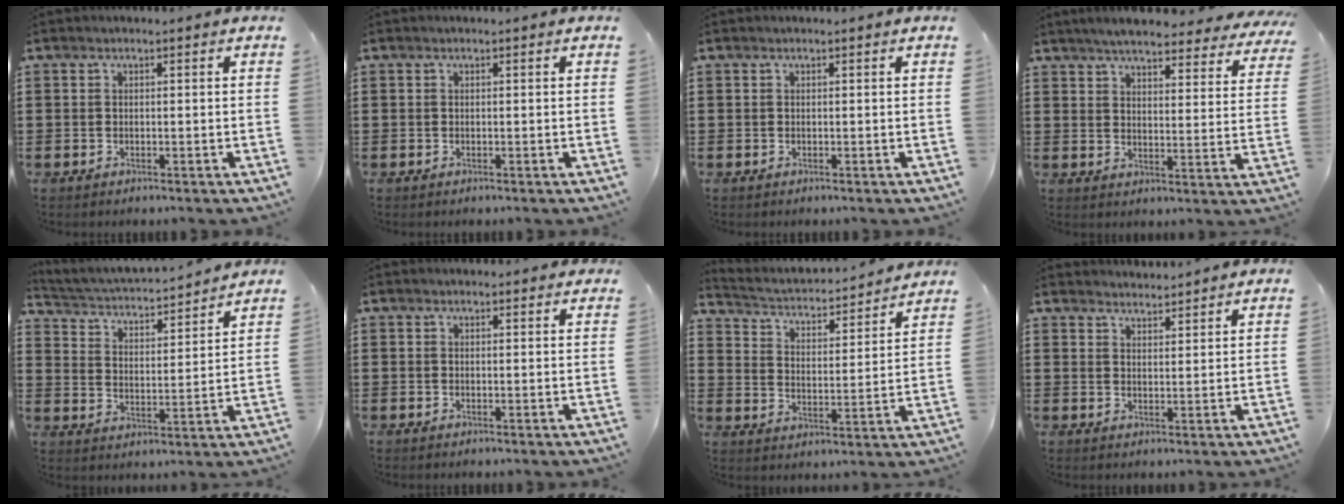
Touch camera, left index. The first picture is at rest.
{"total": 0.0}
{"total": 0.0}
{"total": 5.3, "force": [5.1, 0.2, 1.7], "torque": [-0.054, -0.025, 0.088]}
{"total": 2.9, "force": [2.9, 0.2, 0.6], "torque": [-0.032, -0.028, 0.039]}
{"total": 1.0, "force": [0.9, 0.4, 0.2], "torque": [-0.005, 0.002, 0.017]}
{"total": 2.4, "force": [2.2, 0.5, 0.5], "torque": [-0.029, -0.029, 0.027]}
{"total": 1.9, "force": [1.9, 0.0, -0.1], "torque": [-0.002, -0.001, 0.038]}